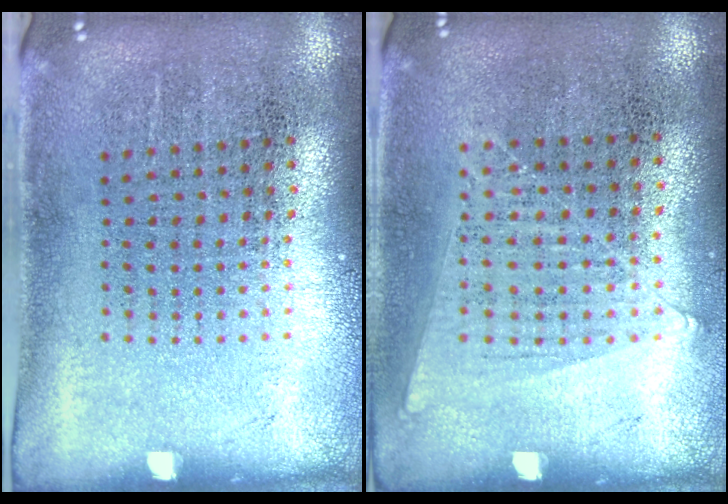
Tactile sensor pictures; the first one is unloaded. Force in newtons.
{"total": 0.7, "press": 0.5, "slide": 0.5}